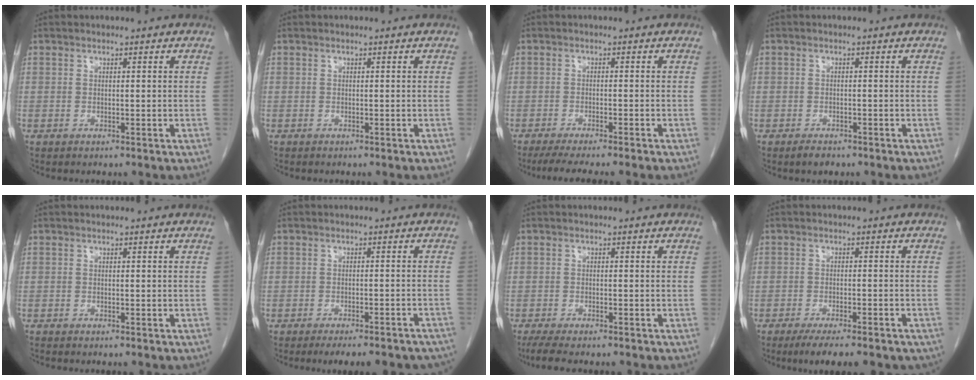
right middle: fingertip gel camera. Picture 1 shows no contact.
{"total": 0.0}
{"total": 7.6, "force": [-6.2, 0.0, 4.4], "torque": [-0.052, -0.014, -0.094]}
{"total": 1.7, "force": [-1.3, 0.7, 0.8], "torque": [-0.021, -0.004, -0.014]}
{"total": 1.0, "force": [-0.9, 0.1, 0.4], "torque": [-0.007, 0.000, -0.012]}
{"total": 13.6, "force": [-12.0, 2.7, 5.7], "torque": [-0.059, 0.004, -0.135]}
{"total": 6.4, "force": [-5.3, 1.2, 3.5], "torque": [-0.055, -0.016, -0.080]}
{"total": 10.0, "force": [-7.7, 2.1, 6.0], "torque": [-0.071, -0.011, -0.103]}